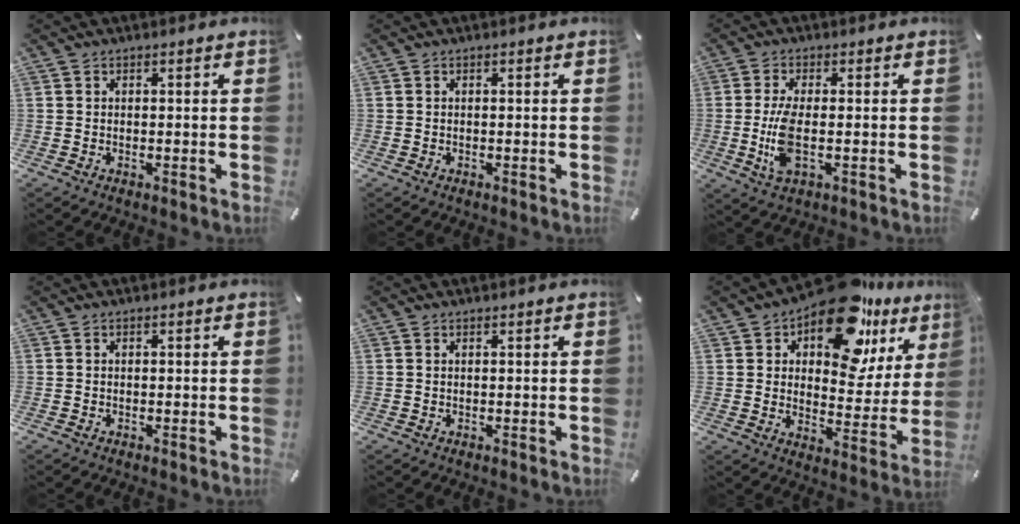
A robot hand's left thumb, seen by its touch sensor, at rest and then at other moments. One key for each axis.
{"total": 0.0}
{"total": 7.9, "fx": -0.7, "fy": 2.9, "fz": 7.3, "tx": -0.165, "ty": -0.016, "tz": -0.015}
{"total": 0.0}
{"total": 0.0}
{"total": 18.1, "fx": 12.3, "fy": 9.1, "fz": 9.6, "tx": -0.146, "ty": -0.085, "tz": 0.213}